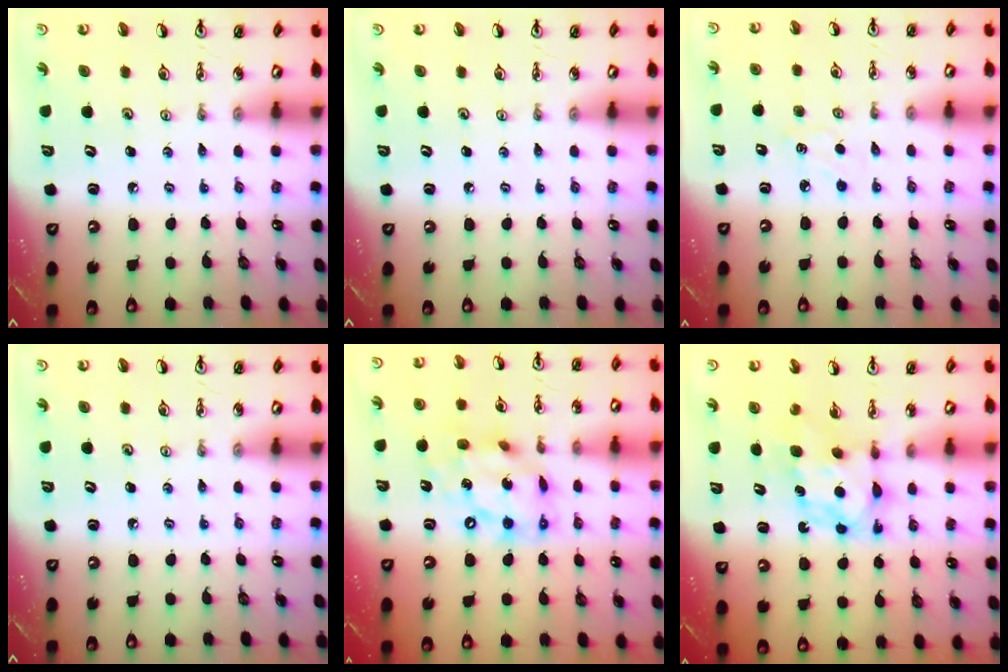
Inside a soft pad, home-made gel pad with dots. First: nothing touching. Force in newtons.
{"total": 0.0}
{"total": 3.3, "press": 3.3, "slide": 0.5}
{"total": 0.0}
{"total": 14.9, "press": 14.8, "slide": 1.4}
{"total": 6.5, "press": 6.5, "slide": 0.3}